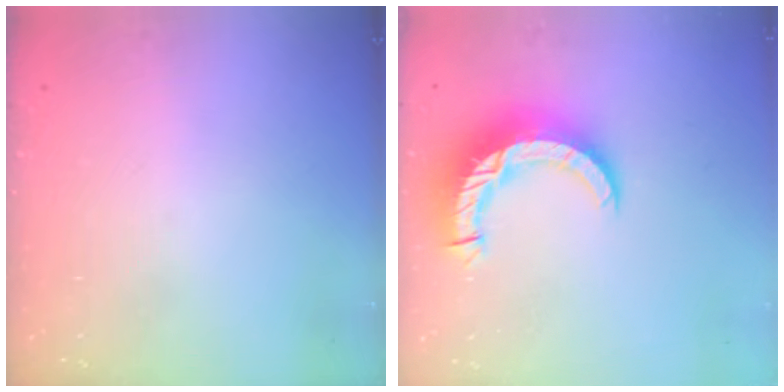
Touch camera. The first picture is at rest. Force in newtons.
{"total": 11.4, "press": 11.3, "slide": 1.1}